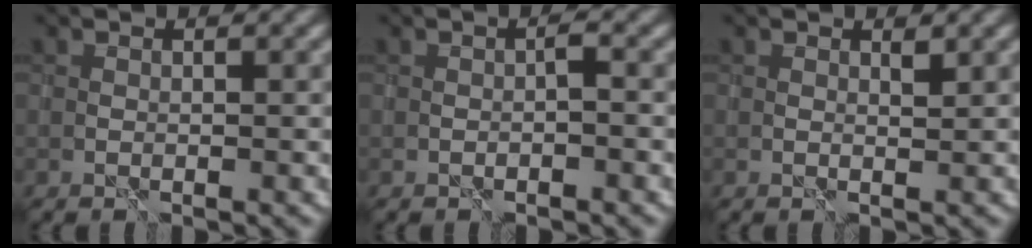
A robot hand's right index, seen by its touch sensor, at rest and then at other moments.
{"total": 1.0, "force": [-0.5, 0.1, 0.9], "torque": [-0.016, 0.002, -0.007]}
{"total": 0.5, "force": [0.4, 0.1, 0.3], "torque": [-0.006, -0.003, 0.007]}